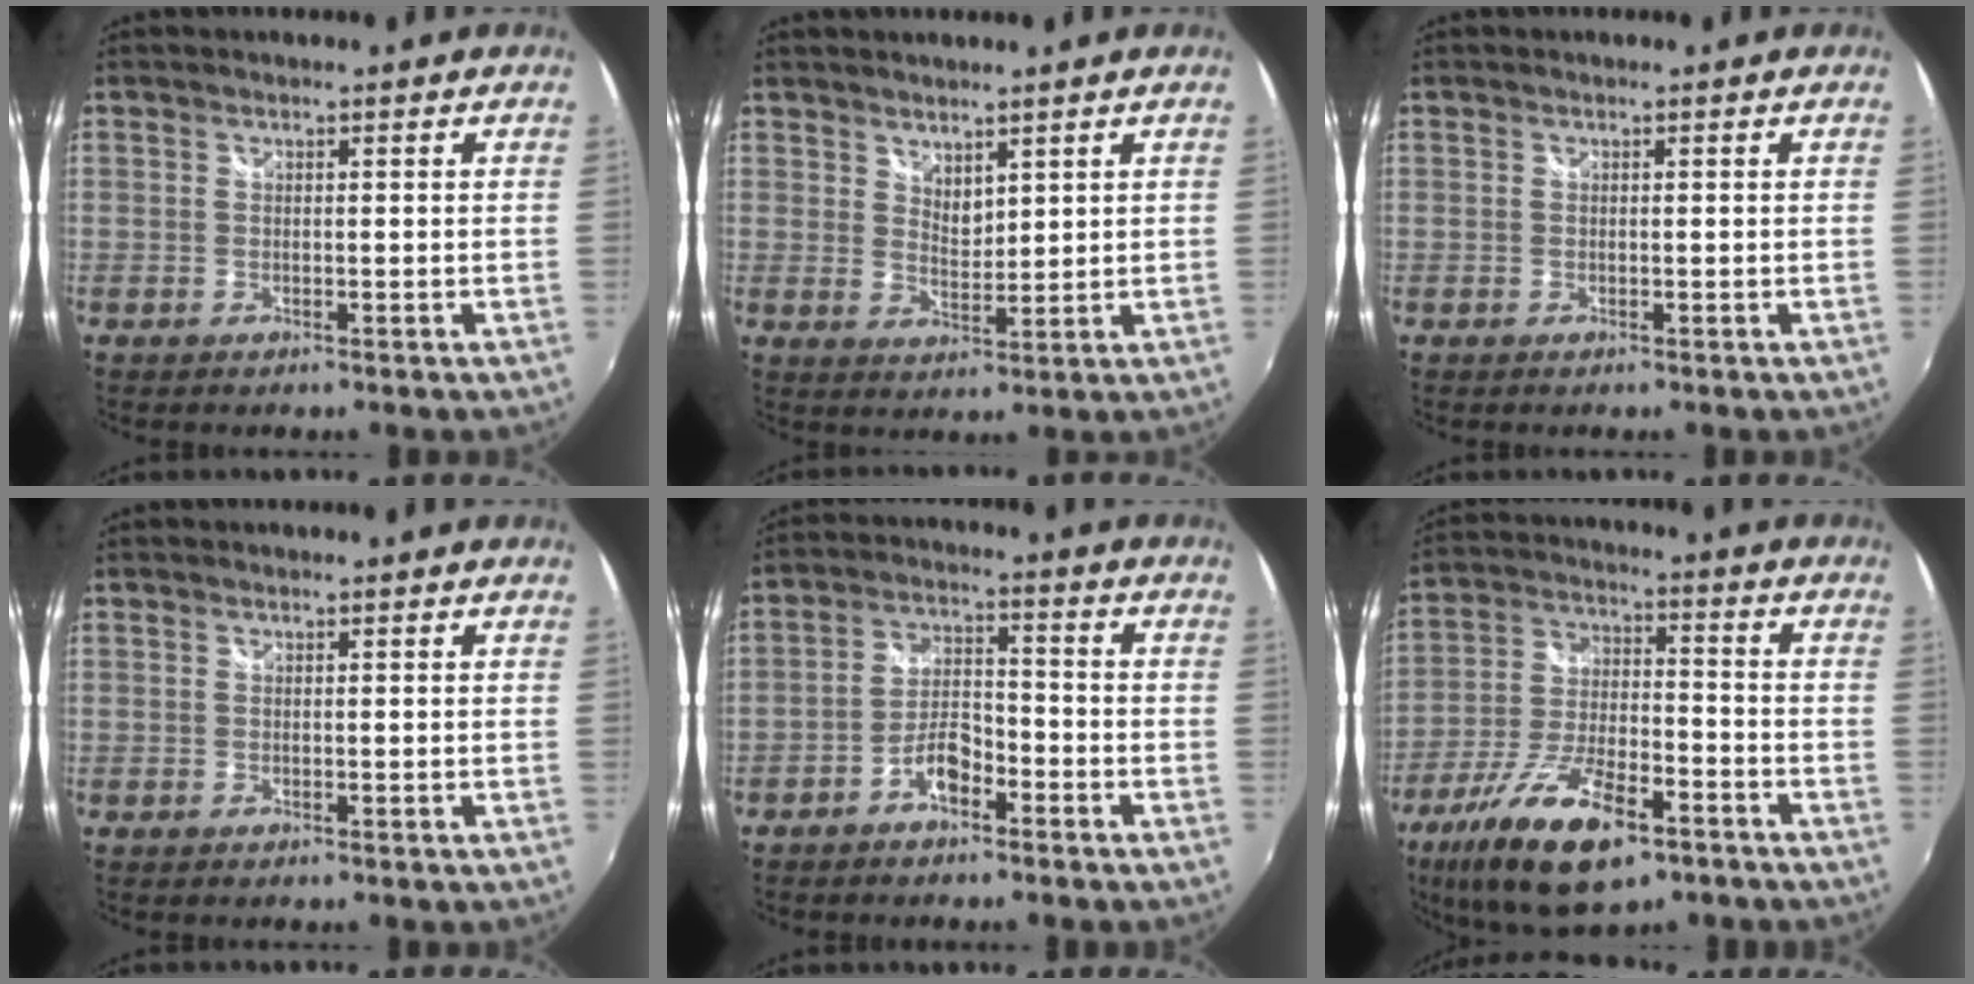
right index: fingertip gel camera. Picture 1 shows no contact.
{"total": 3.3, "force": [2.7, 1.4, 1.3], "torque": [-0.016, -0.003, 0.049]}
{"total": 0.0}
{"total": 0.0}
{"total": 5.8, "force": [-3.7, 2.6, 3.6], "torque": [-0.077, 0.015, -0.065]}
{"total": 18.5, "force": [-11.2, 7.0, 12.9], "torque": [-0.260, -0.035, -0.197]}